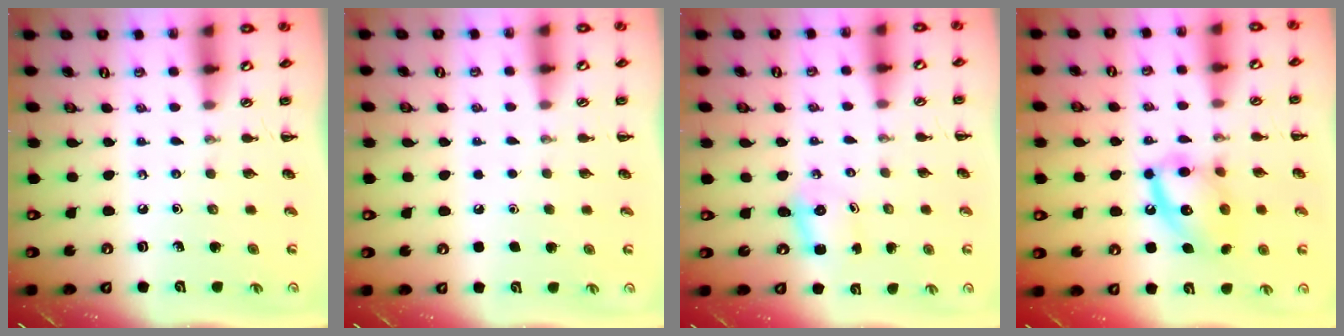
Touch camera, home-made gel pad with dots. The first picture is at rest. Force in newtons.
{"total": 1.8, "press": 1.8, "slide": 0.1}
{"total": 2.5, "press": 2.4, "slide": 0.8}
{"total": 12.9, "press": 12.8, "slide": 1.5}